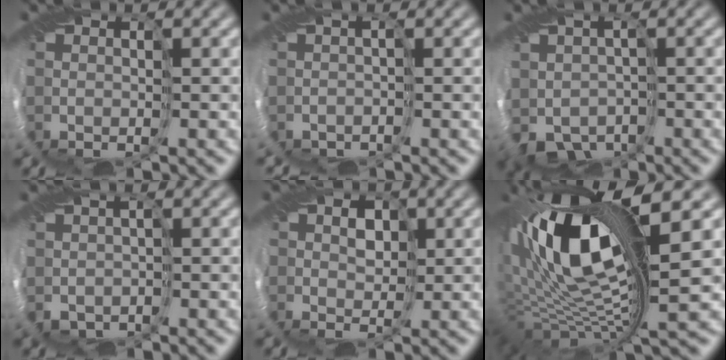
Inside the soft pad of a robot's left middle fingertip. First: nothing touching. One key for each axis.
{"total": 1.0, "fx": 0.4, "fy": 0.9, "fz": 0.3, "tx": -0.007, "ty": 0.009, "tz": 0.014}
{"total": 4.1, "fx": -0.9, "fy": 3.5, "fz": 1.9, "tx": -0.028, "ty": -0.005, "tz": -0.008}
{"total": 1.8, "fx": 0.3, "fy": 1.7, "fz": 0.6, "tx": -0.015, "ty": 0.011, "tz": 0.016}
{"total": 2.2, "fx": 0.6, "fy": 1.9, "fz": 0.9, "tx": -0.011, "ty": 0.003, "tz": 0.006}
{"total": 14.8, "fx": 2.6, "fy": 5.8, "fz": 13.4, "tx": -0.273, "ty": 0.011, "tz": 0.048}